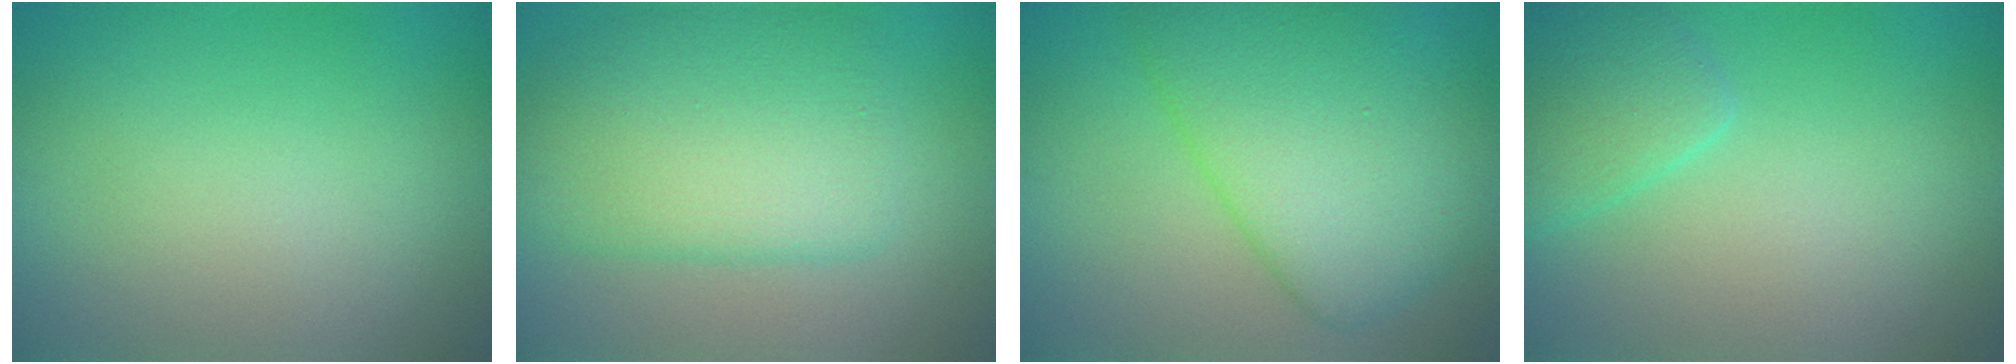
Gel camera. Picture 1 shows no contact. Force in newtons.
{"total": 6.6, "press": 6.6, "slide": 0.4}
{"total": 8.6, "press": 8.6, "slide": 0.4}
{"total": 3.0, "press": 2.9, "slide": 0.3}